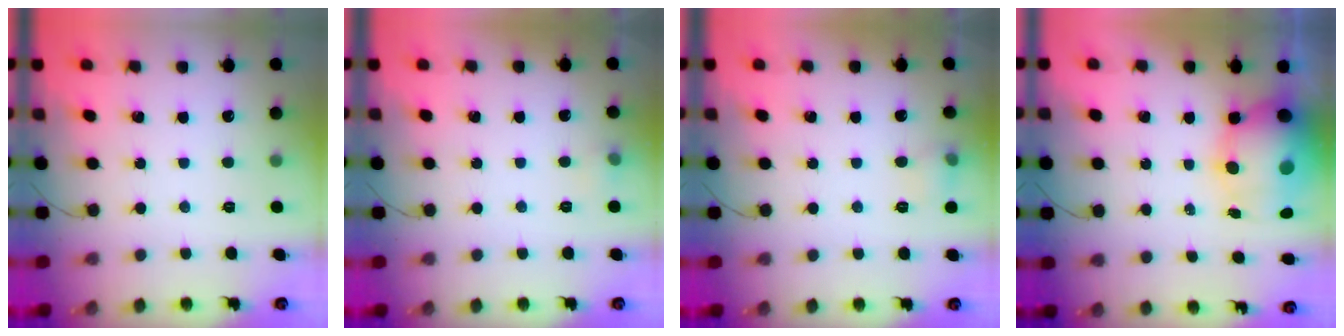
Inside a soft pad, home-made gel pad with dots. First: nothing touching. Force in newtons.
{"total": 6.3, "press": 3.6, "slide": 5.2}
{"total": 6.3, "press": 6.0, "slide": 1.7}
{"total": 17.5, "press": 15.4, "slide": 8.3}